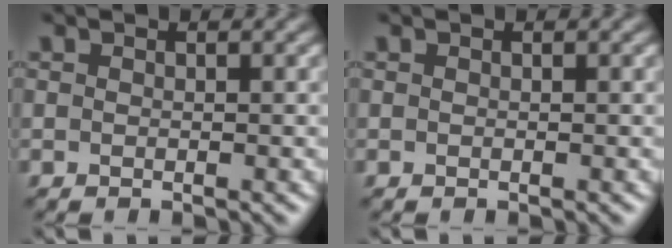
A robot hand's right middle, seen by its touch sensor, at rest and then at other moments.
{"total": 0.0}